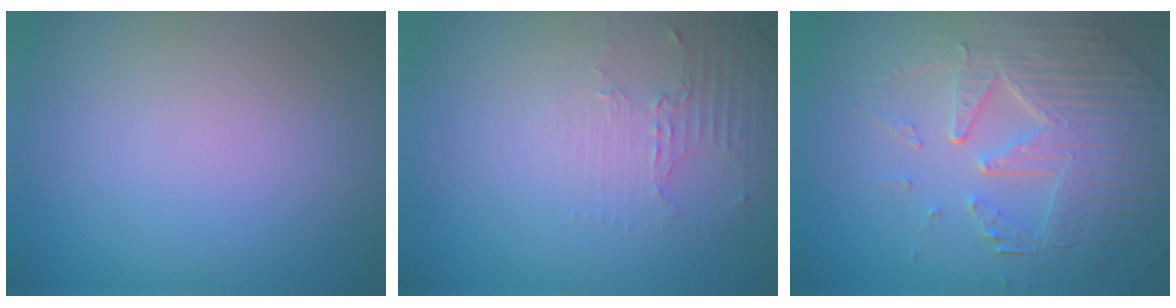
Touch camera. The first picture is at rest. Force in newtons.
{"total": 2.2, "press": 1.6, "slide": 1.5}
{"total": 7.4, "press": 5.4, "slide": 5.0}